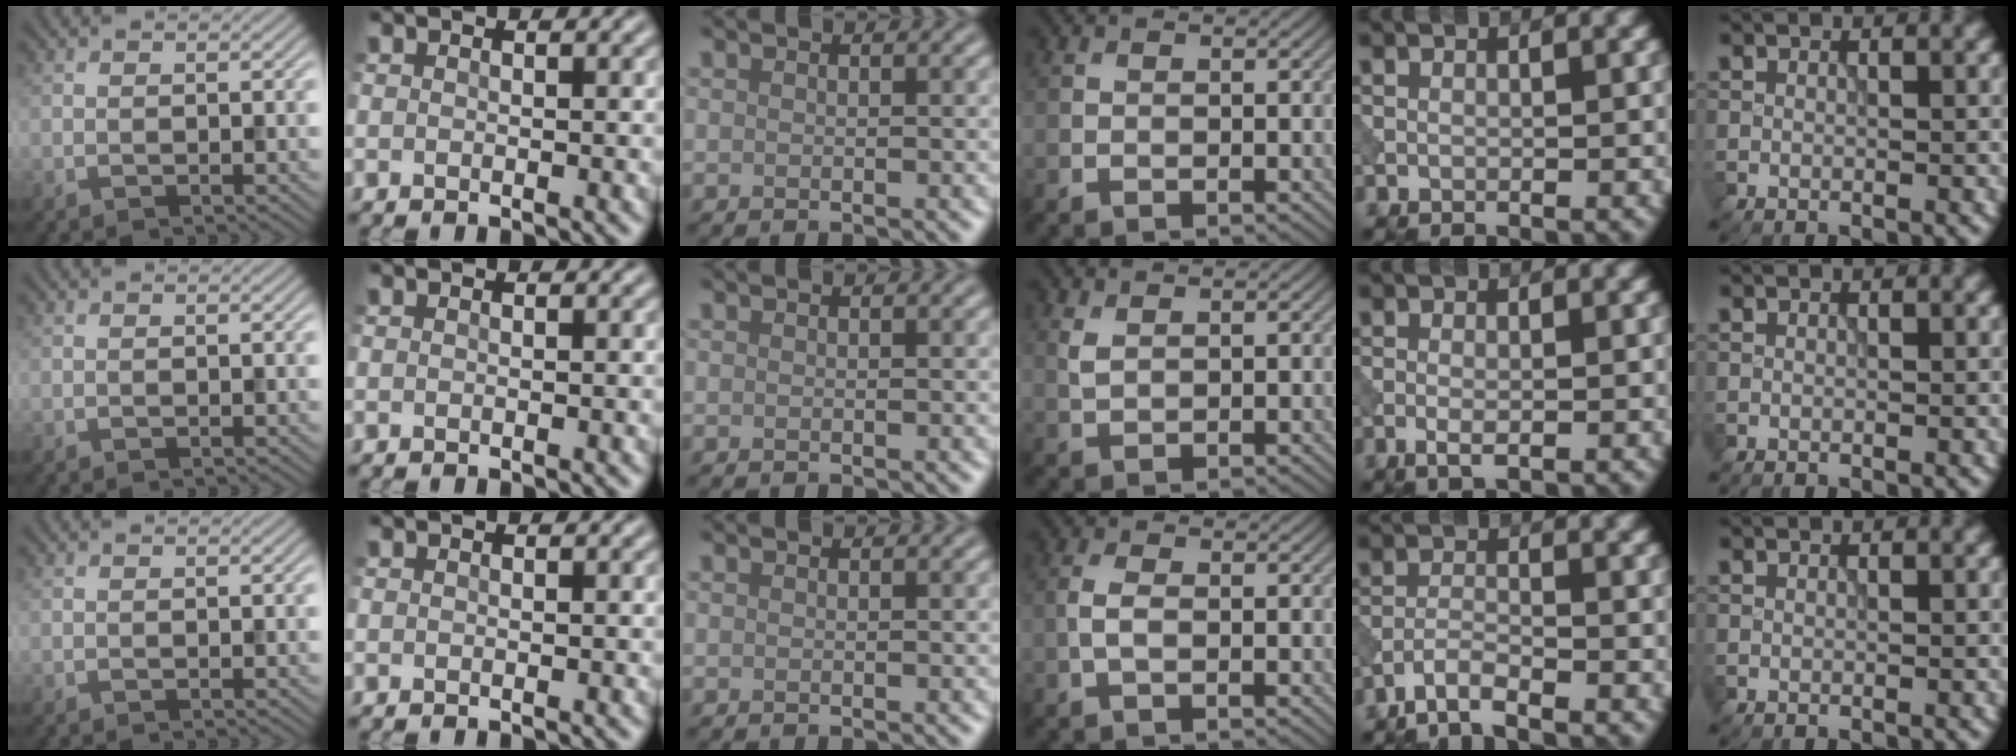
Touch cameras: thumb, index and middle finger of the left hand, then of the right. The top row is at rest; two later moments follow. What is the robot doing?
{"motion": "dispense", "object": "pipette"}